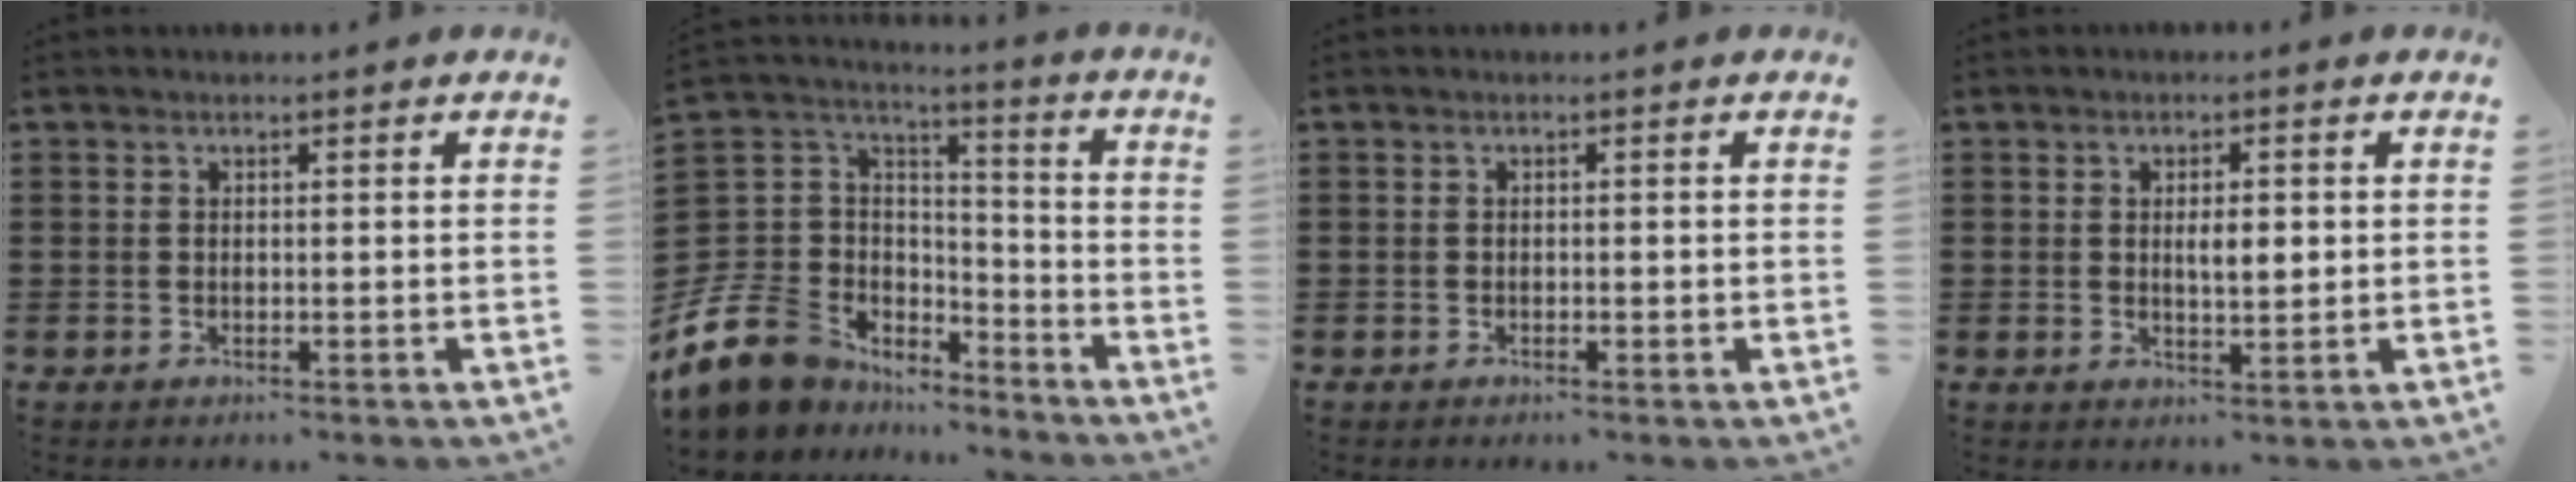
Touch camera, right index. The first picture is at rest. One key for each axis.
{"total": 10.2, "fx": -6.5, "fy": 7.5, "fz": 2.3, "tx": -0.102, "ty": 0.011, "tz": -0.128}
{"total": 0.6, "fx": -0.3, "fy": 0.1, "fz": 0.5, "tx": -0.010, "ty": -0.005, "tz": -0.005}
{"total": 3.2, "fx": 0.3, "fy": 1.0, "fz": 3.0, "tx": -0.050, "ty": -0.001, "tz": 0.002}